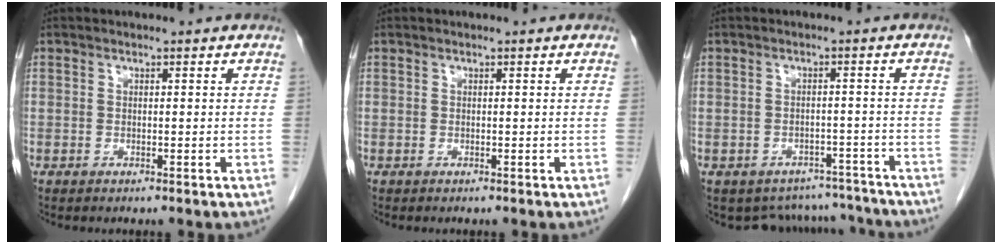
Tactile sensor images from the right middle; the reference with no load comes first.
{"total": 0.0}
{"total": 9.4, "force": [-8.5, 4.0, 0.0], "torque": [0.010, 0.031, -0.096]}